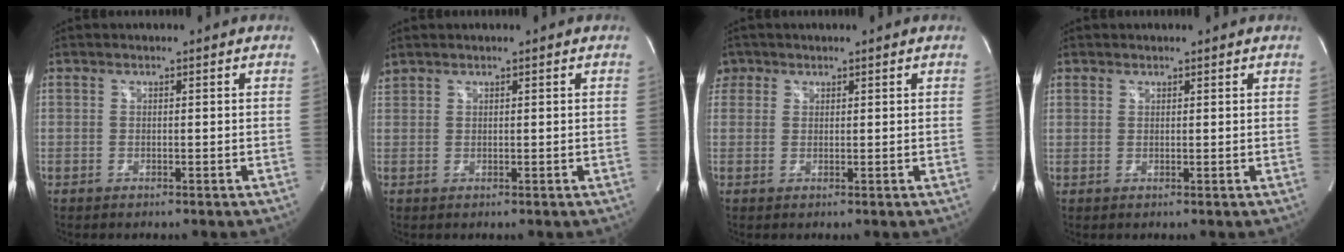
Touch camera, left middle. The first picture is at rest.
{"total": 1.4, "force": [1.4, 0.2, 0.4], "torque": [-0.021, 0.023, 0.034]}
{"total": 3.1, "force": [1.6, 2.6, 0.3], "torque": [-0.001, 0.015, 0.028]}
{"total": 1.1, "force": [0.8, 0.8, 0.0], "torque": [0.008, 0.003, 0.009]}